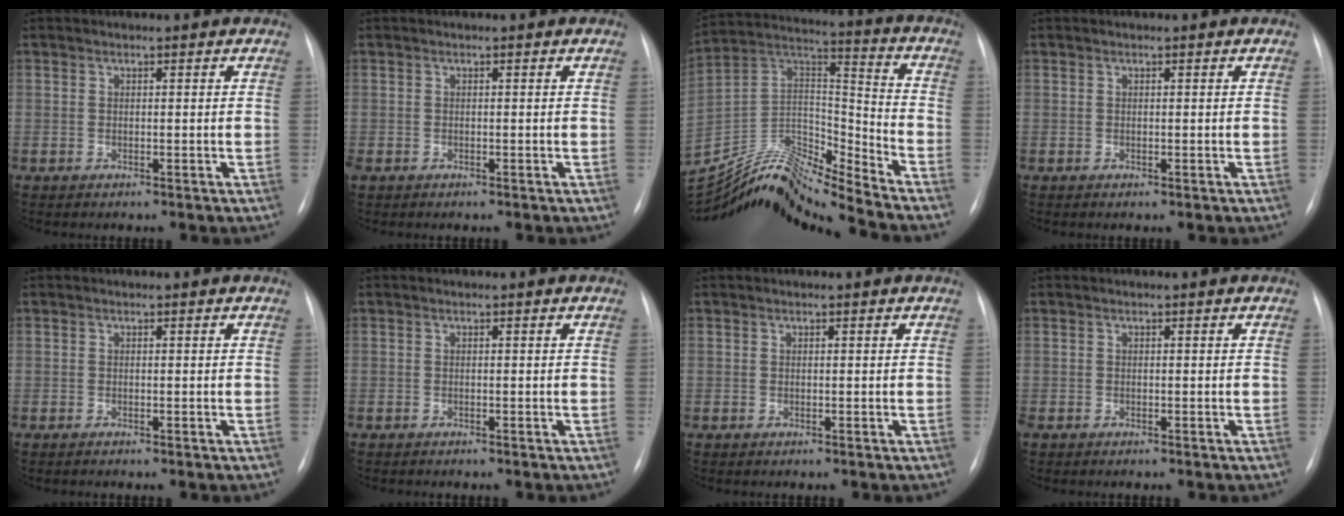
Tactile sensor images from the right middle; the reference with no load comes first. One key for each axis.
{"total": 1.1, "fx": -0.6, "fy": 0.7, "fz": 0.5, "tx": -0.010, "ty": 0.003, "tz": -0.004}
{"total": 17.4, "fx": -16.8, "fy": 0.1, "fz": 4.7, "tx": -0.081, "ty": 0.062, "tz": -0.300}
{"total": 0.0}
{"total": 0.0}
{"total": 0.0}
{"total": 0.0}
{"total": 0.8, "fx": -0.6, "fy": 0.5, "fz": 0.4, "tx": -0.007, "ty": 0.001, "tz": -0.008}